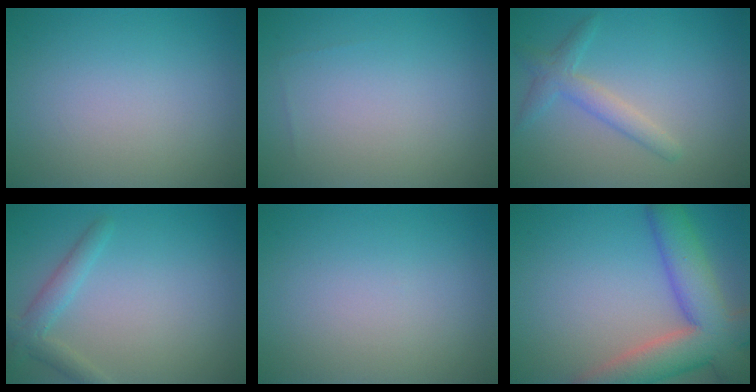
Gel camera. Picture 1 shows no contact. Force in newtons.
{"total": 0.0}
{"total": 2.4, "press": 2.4, "slide": 0.0}
{"total": 2.3, "press": 2.3, "slide": 0.1}
{"total": 0.0}
{"total": 9.0, "press": 9.0, "slide": 0.6}